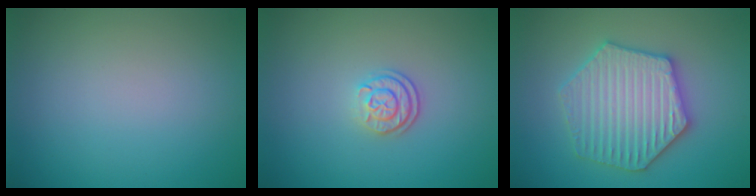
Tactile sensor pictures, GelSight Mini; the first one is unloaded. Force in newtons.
{"total": 2.3, "press": 1.9, "slide": 1.4}
{"total": 6.3, "press": 6.2, "slide": 1.0}